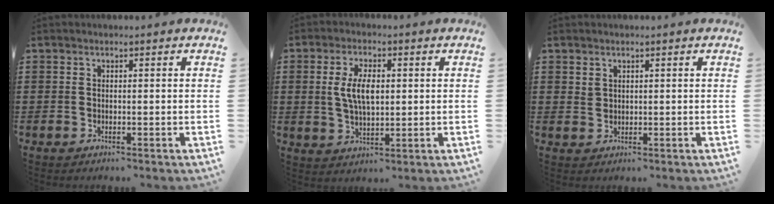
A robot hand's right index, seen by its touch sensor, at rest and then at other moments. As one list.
[{"total": 6.2, "force": [0.7, 2.9, 5.5], "torque": [-0.108, 0.004, 0.006]}, {"total": 1.4, "force": [1.1, 0.9, 0.2], "torque": [-0.006, 0.003, 0.021]}]